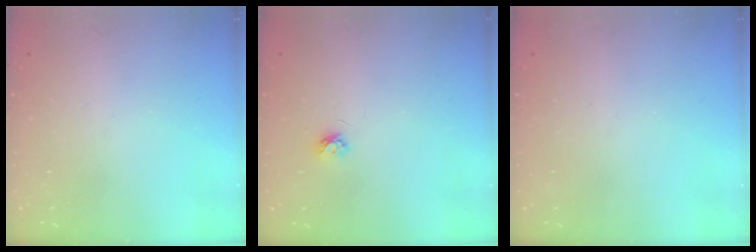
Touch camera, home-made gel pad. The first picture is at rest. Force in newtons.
{"total": 3.3, "press": 3.3, "slide": 0.3}
{"total": 0.0}